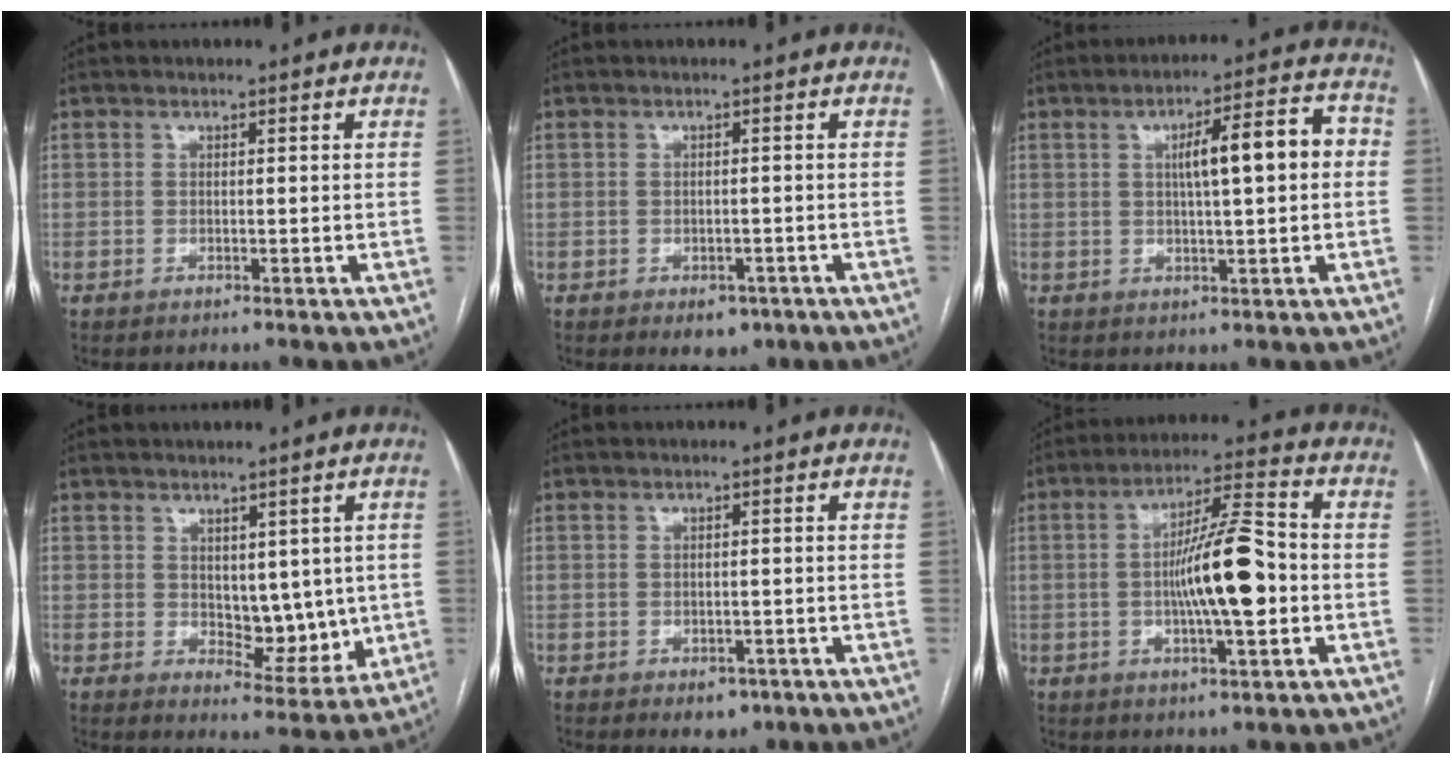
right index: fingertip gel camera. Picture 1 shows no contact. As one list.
[{"total": 3.3, "force": [-1.9, 2.1, 1.7], "torque": [-0.012, 0.001, -0.013]}, {"total": 9.5, "force": [1.0, 1.6, 9.3], "torque": [-0.136, 0.029, 0.018]}, {"total": 3.4, "force": [0.5, 2.0, 2.7], "torque": [-0.034, -0.009, 0.014]}, {"total": 2.8, "force": [-1.5, 1.8, 1.5], "torque": [-0.009, 0.001, -0.009]}, {"total": 12.1, "force": [-1.3, 1.7, 11.9], "torque": [-0.207, 0.011, -0.023]}]